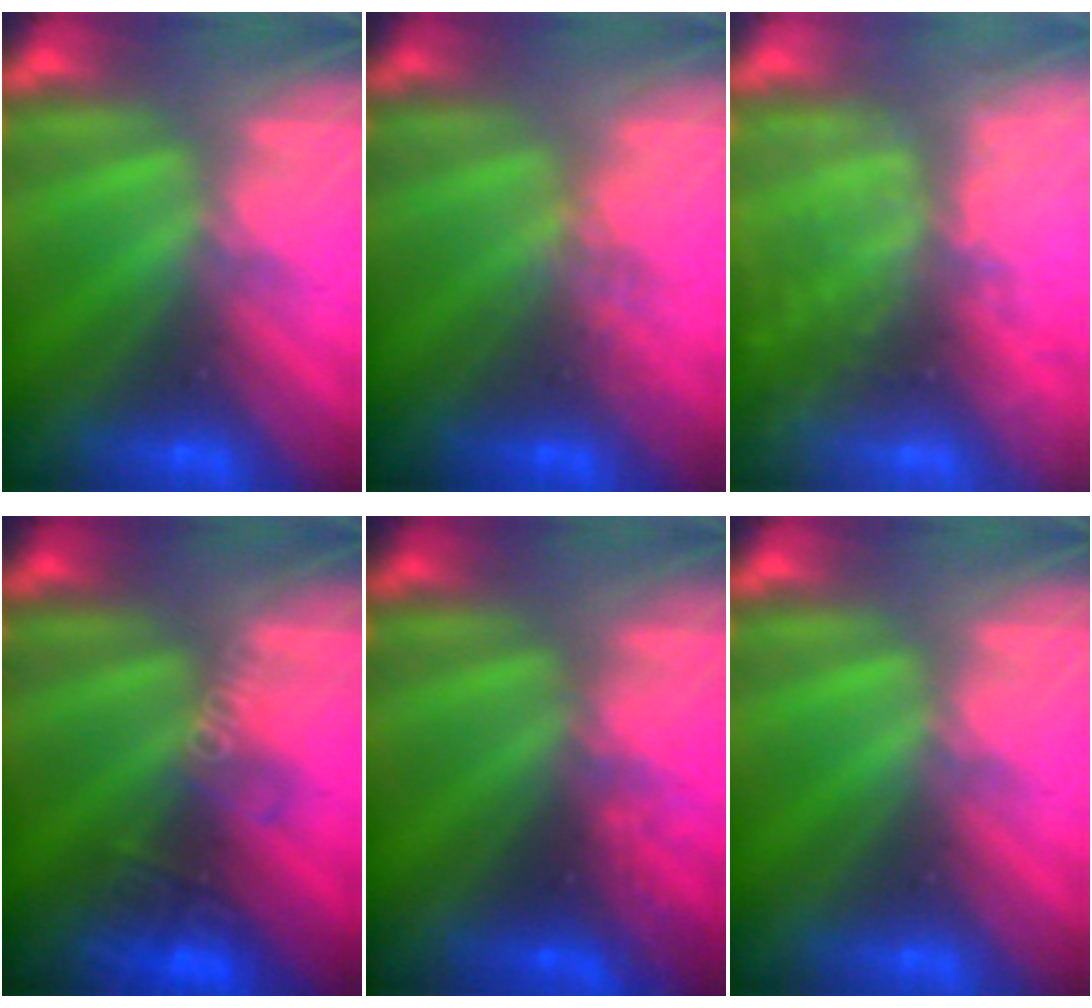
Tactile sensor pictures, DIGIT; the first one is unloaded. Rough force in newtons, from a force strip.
{"total": 2.4}
{"total": 8.3}
{"total": 2.7}
{"total": 2.6}
{"total": 0.0}